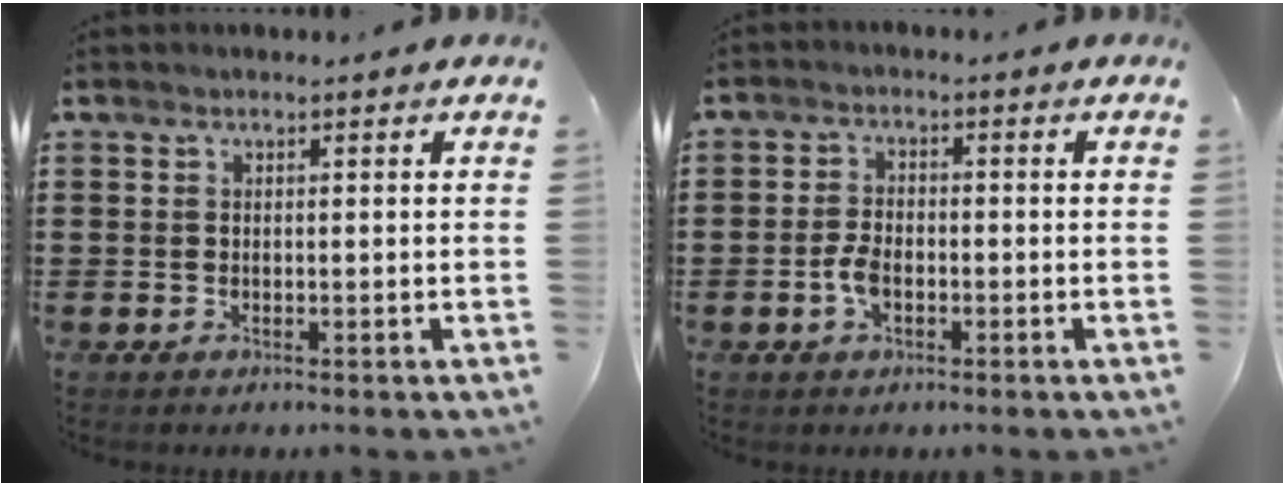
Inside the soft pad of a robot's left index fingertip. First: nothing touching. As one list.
[{"total": 3.5, "force": [-1.1, 1.9, 2.8], "torque": [-0.072, -0.004, -0.024]}]